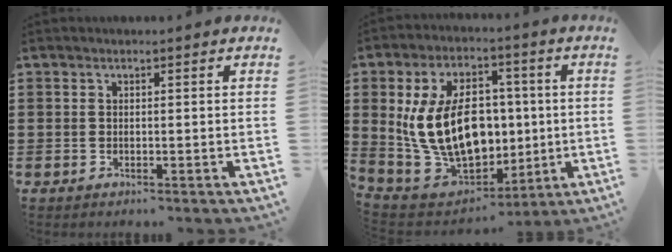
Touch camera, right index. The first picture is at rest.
{"total": 16.4, "force": [1.2, 10.6, 12.5], "torque": [-0.267, 0.000, 0.022]}